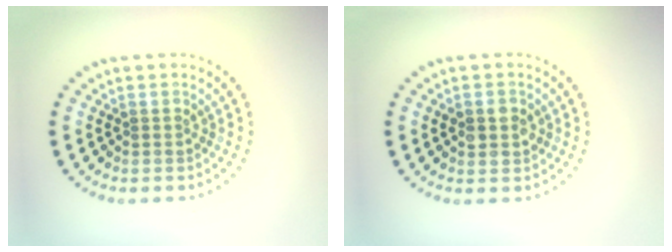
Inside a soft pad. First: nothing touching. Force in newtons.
{"total": 1.8, "press": 1.8, "slide": 0.3}